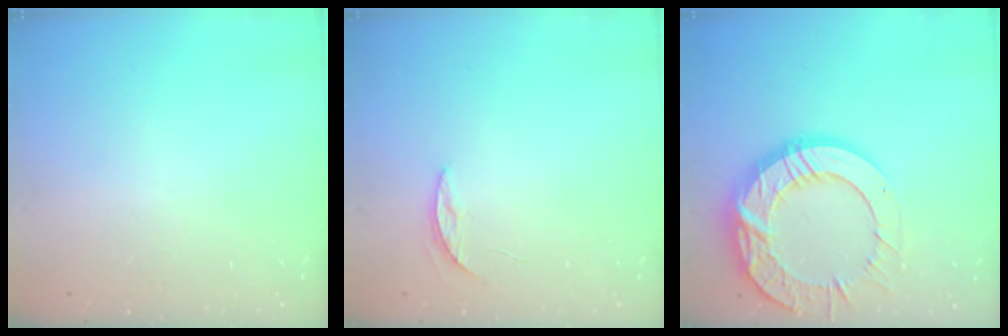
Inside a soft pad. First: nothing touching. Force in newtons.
{"total": 4.5, "press": 4.4, "slide": 0.4}
{"total": 22.7, "press": 22.7, "slide": 1.8}